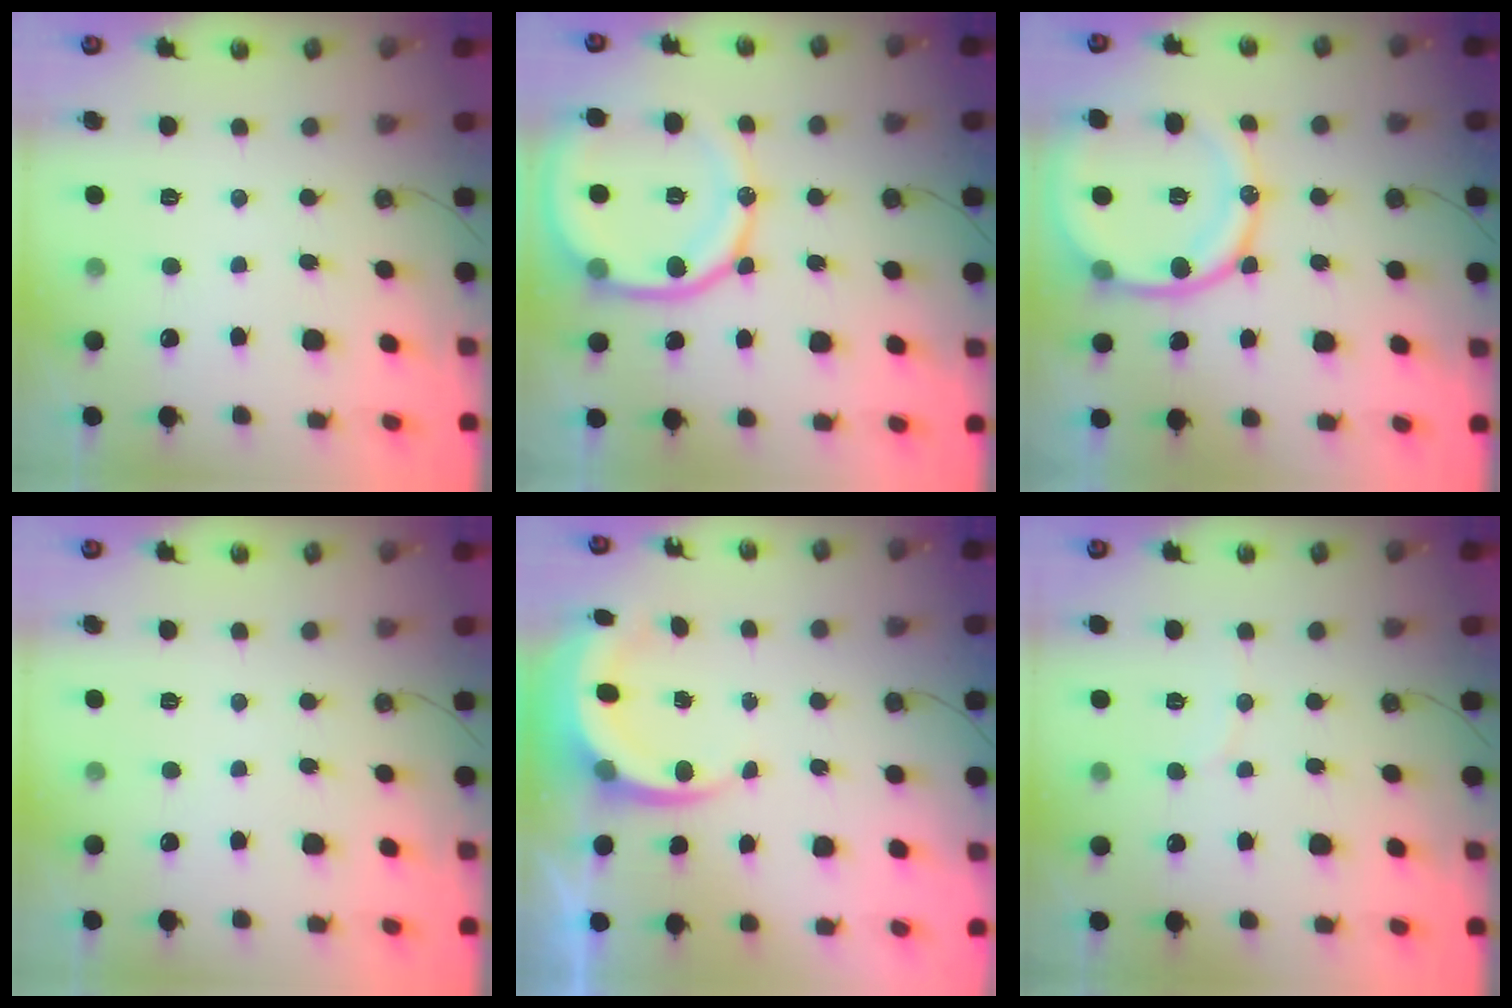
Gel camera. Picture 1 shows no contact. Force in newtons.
{"total": 17.7, "press": 17.6, "slide": 2.0}
{"total": 19.0, "press": 18.9, "slide": 1.9}
{"total": 0.0}
{"total": 6.0, "press": 5.8, "slide": 1.5}
{"total": 2.9, "press": 2.9, "slide": 0.3}